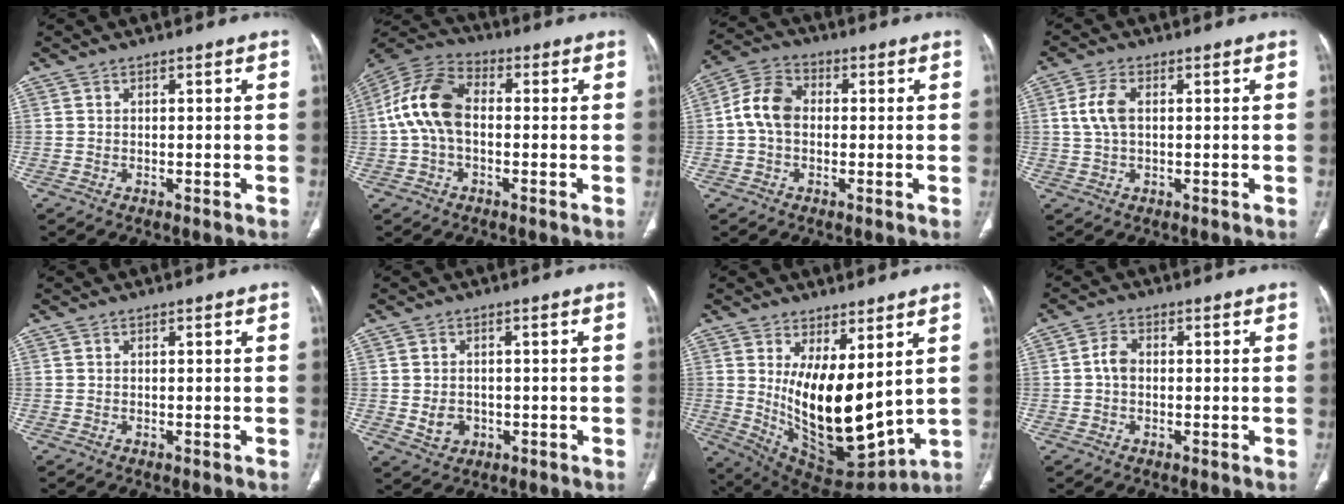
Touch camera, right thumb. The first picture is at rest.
{"total": 12.3, "force": [-0.1, 7.8, 9.6], "torque": [-0.194, 0.033, -0.012]}
{"total": 8.1, "force": [0.0, 5.9, 5.5], "torque": [-0.102, 0.024, -0.010]}
{"total": 5.1, "force": [0.7, 2.8, 4.2], "torque": [-0.100, 0.008, 0.013]}
{"total": 0.0}
{"total": 3.9, "force": [-0.6, 3.3, 2.1], "torque": [-0.024, 0.002, -0.003]}
{"total": 17.4, "force": [3.4, 7.8, 15.2], "torque": [-0.230, -0.056, 0.087]}
{"total": 3.1, "force": [-0.1, 2.2, 2.1], "torque": [-0.038, 0.009, -0.008]}